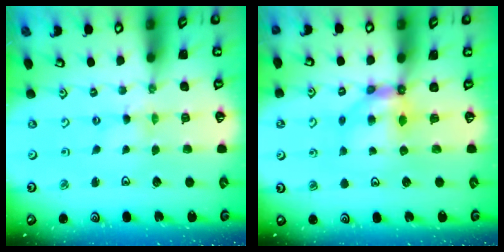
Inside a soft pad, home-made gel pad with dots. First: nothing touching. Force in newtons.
{"total": 6.4, "press": 6.4, "slide": 0.6}